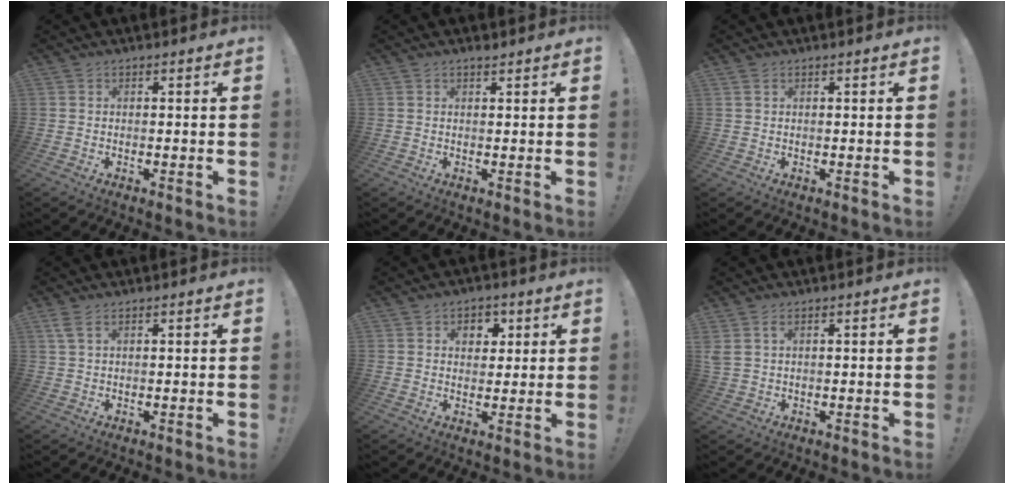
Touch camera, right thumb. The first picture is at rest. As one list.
[{"total": 0.9, "force": [0.9, 0.1, 0.4], "torque": [-0.004, -0.001, 0.015]}, {"total": 1.1, "force": [0.6, 0.5, 0.7], "torque": [-0.016, 0.002, 0.013]}, {"total": 2.9, "force": [1.5, 1.1, 2.3], "torque": [-0.041, -0.001, 0.027]}, {"total": 5.7, "force": [2.1, 4.6, 2.5], "torque": [-0.027, -0.005, 0.036]}, {"total": 2.7, "force": [1.0, 1.3, 2.1], "torque": [-0.045, 0.004, 0.021]}]